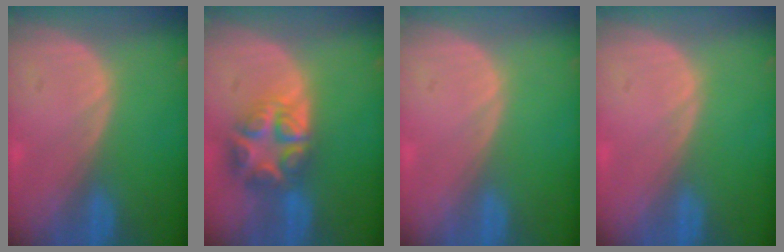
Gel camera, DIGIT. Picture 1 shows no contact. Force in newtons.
{"total": 7.9, "press": 6.9, "slide": 3.9}
{"total": 0.0}
{"total": 0.0}